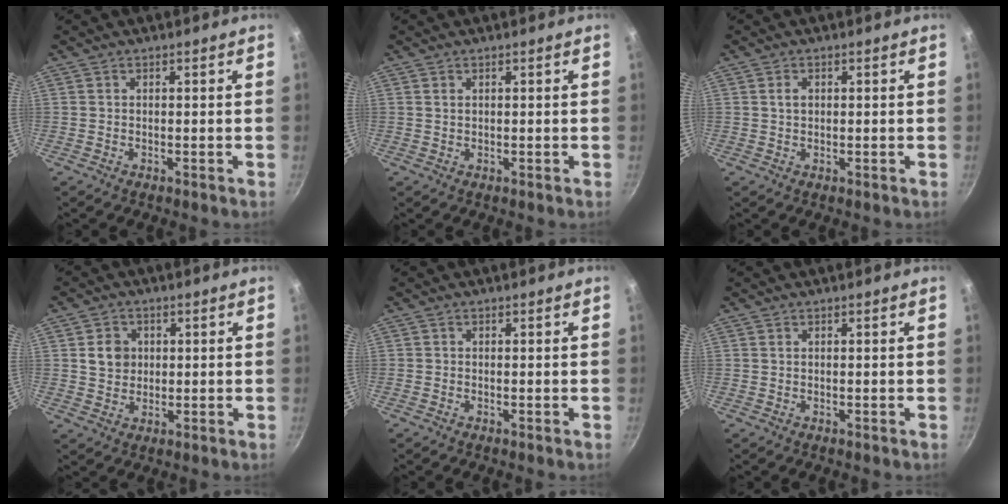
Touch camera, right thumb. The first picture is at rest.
{"total": 0.8, "force": [0.4, 0.5, 0.4], "torque": [-0.006, 0.000, 0.009]}
{"total": 1.7, "force": [0.5, 1.2, 1.1], "torque": [-0.014, 0.004, 0.008]}
{"total": 5.2, "force": [1.0, 4.5, 2.3], "torque": [-0.016, 0.002, 0.017]}
{"total": 0.0}
{"total": 0.0}